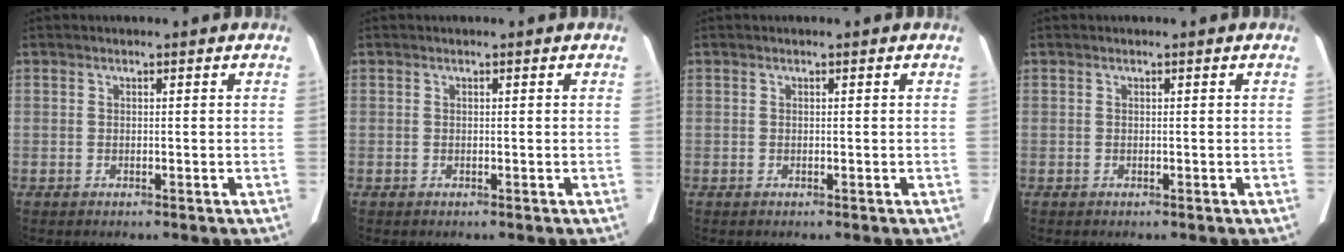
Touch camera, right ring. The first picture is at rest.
{"total": 0.0}
{"total": 0.0}
{"total": 0.0}